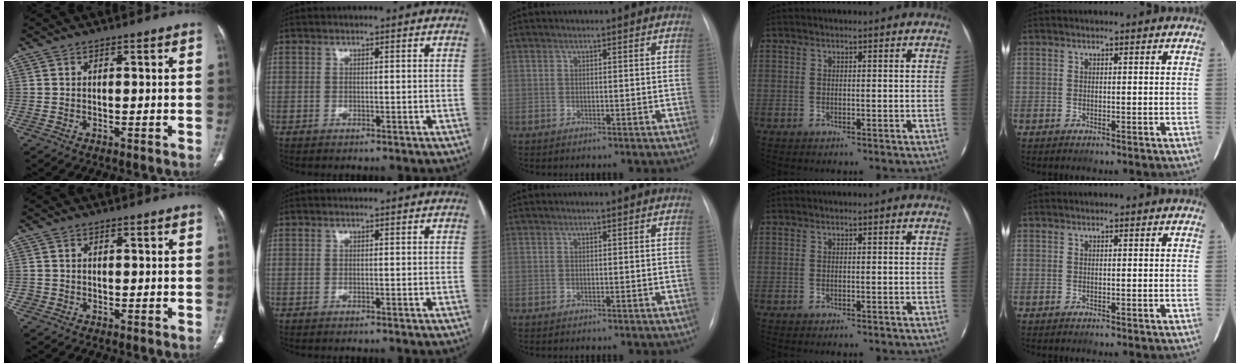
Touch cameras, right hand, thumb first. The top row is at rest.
{"thumb": {"total": 0.5, "force": [-0.2, 0.5, 0.0], "torque": [0.000, 0.004, -0.005]}}